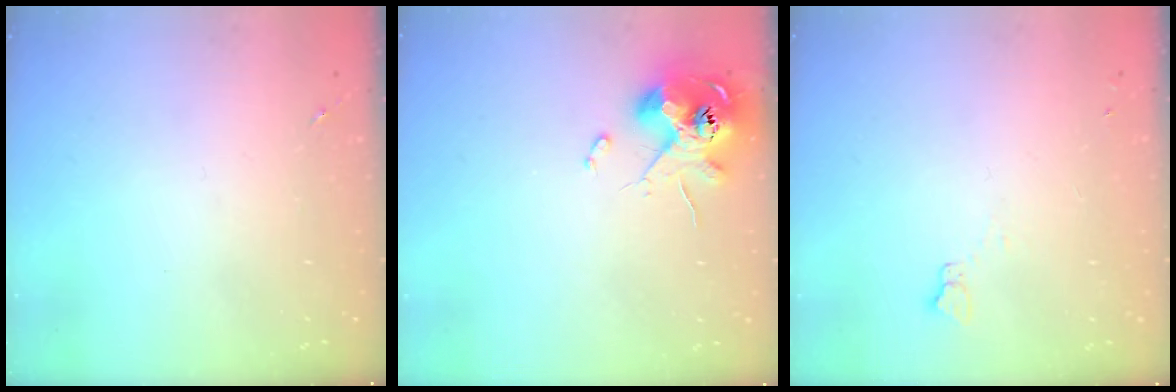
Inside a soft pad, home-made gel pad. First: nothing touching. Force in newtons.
{"total": 11.2, "press": 11.0, "slide": 2.1}
{"total": 2.3, "press": 2.3, "slide": 0.2}